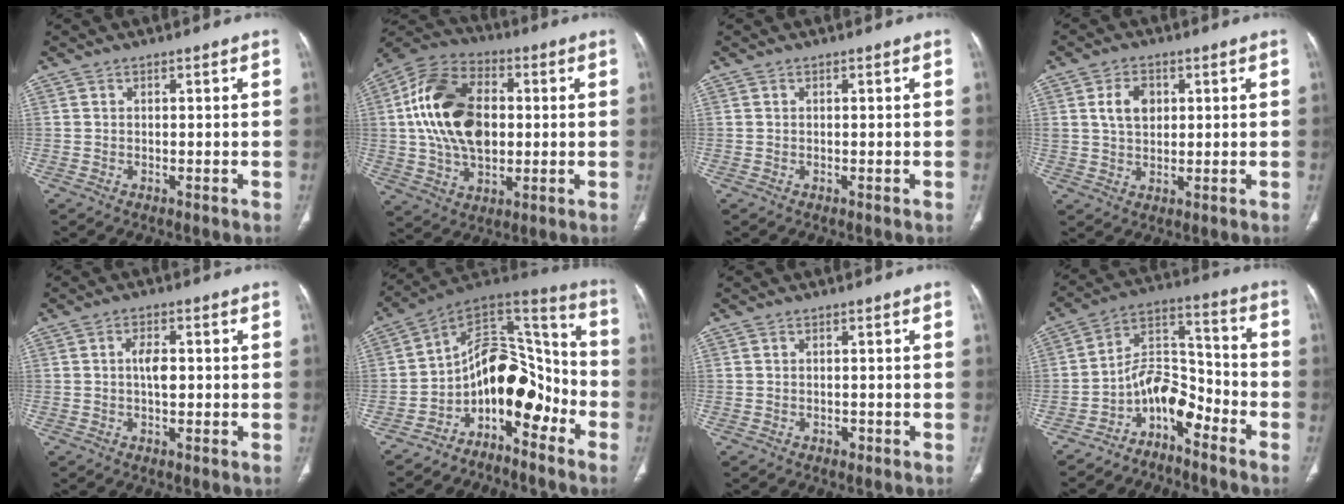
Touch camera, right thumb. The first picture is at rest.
{"total": 19.3, "force": [1.6, 12.4, 14.6], "torque": [-0.256, 0.015, 0.028]}
{"total": 0.0}
{"total": 5.7, "force": [1.7, 3.9, 3.8], "torque": [-0.056, -0.003, 0.032]}
{"total": 3.8, "force": [0.1, 2.0, 3.2], "torque": [-0.054, 0.002, -0.001]}
{"total": 15.6, "force": [-7.2, 8.7, 10.7], "torque": [-0.114, 0.114, -0.130]}
{"total": 0.9, "force": [-0.5, 0.7, 0.3], "torque": [-0.004, 0.002, -0.007]}
{"total": 9.3, "force": [-6.2, 4.6, 5.2], "torque": [-0.068, 0.092, -0.121]}